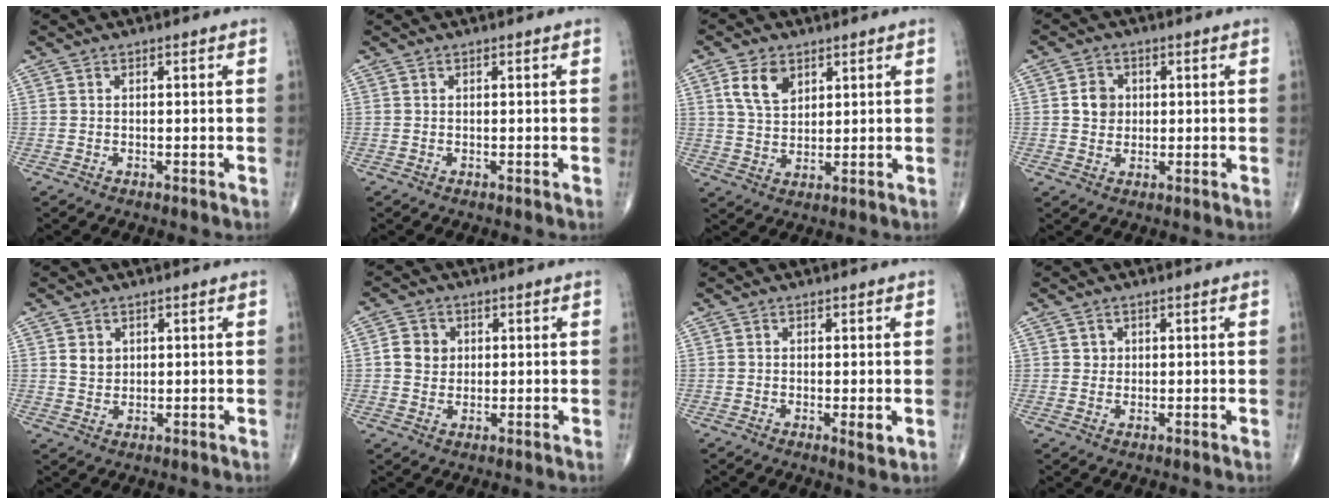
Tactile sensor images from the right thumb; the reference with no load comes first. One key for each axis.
{"total": 0.0}
{"total": 6.8, "fx": 3.2, "fy": 4.3, "fz": 4.2, "tx": -0.064, "ty": -0.015, "tz": 0.064}
{"total": 4.3, "fx": 0.6, "fy": 3.7, "fz": 2.0, "tx": -0.016, "ty": 0.001, "tz": 0.007}
{"total": 3.0, "fx": 1.0, "fy": 2.4, "fz": 1.4, "tx": -0.013, "ty": -0.008, "tz": 0.022}
{"total": 4.7, "fx": 0.7, "fy": 4.2, "fz": 2.0, "tx": -0.014, "ty": 0.001, "tz": 0.009}
{"total": 2.2, "fx": -0.4, "fy": 0.6, "fz": 2.1, "tx": -0.036, "ty": -0.008, "tz": -0.010}
{"total": 1.6, "fx": 0.5, "fy": 1.5, "fz": 0.3, "tx": 0.005, "ty": 0.000, "tz": 0.005}